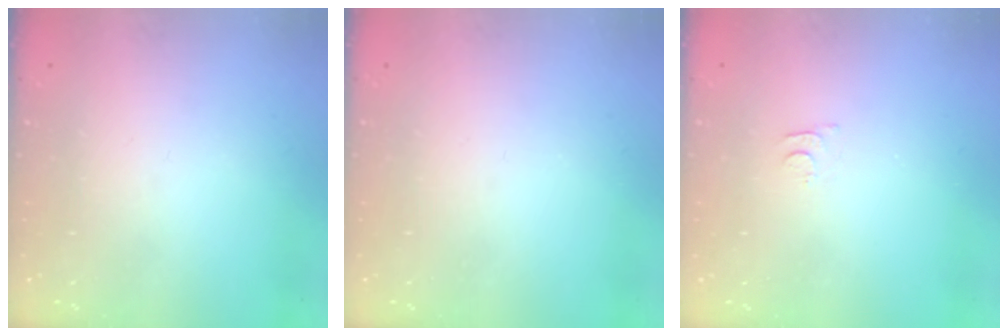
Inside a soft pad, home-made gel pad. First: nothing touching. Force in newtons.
{"total": 0.0}
{"total": 4.4, "press": 4.4, "slide": 0.4}